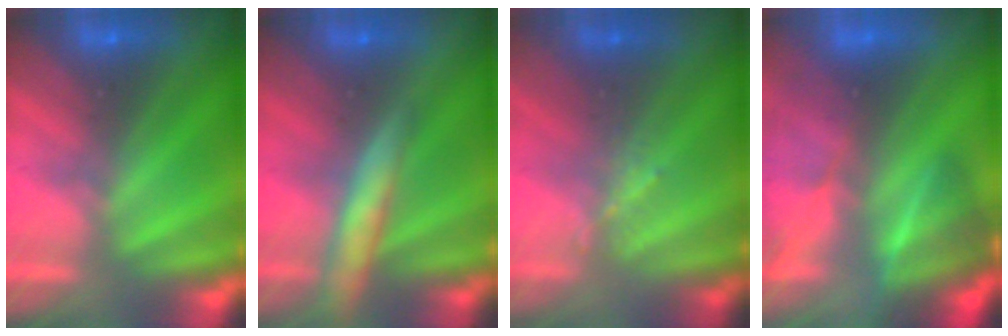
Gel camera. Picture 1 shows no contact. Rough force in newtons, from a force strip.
{"total": 7.3}
{"total": 1.1}
{"total": 7.8}